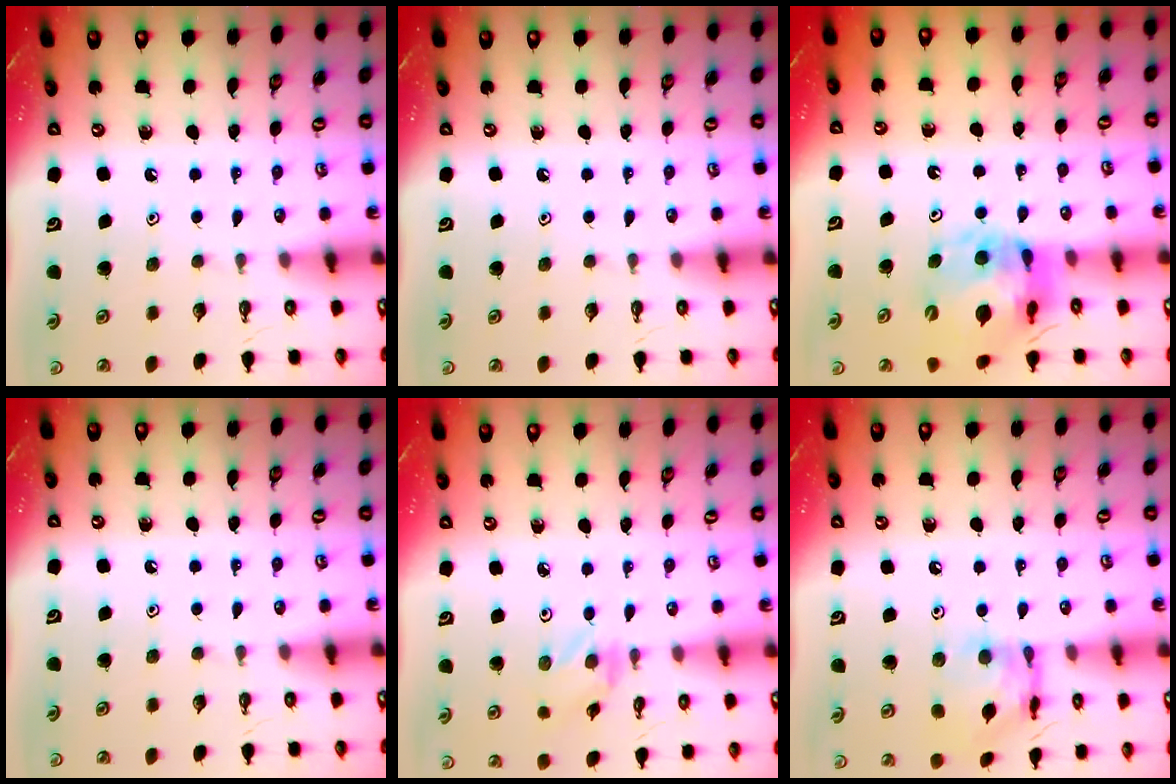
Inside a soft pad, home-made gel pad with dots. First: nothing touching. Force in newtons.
{"total": 0.0}
{"total": 14.8, "press": 14.7, "slide": 1.7}
{"total": 0.0}
{"total": 1.1, "press": 1.0, "slide": 0.4}
{"total": 11.7, "press": 11.7, "slide": 1.0}